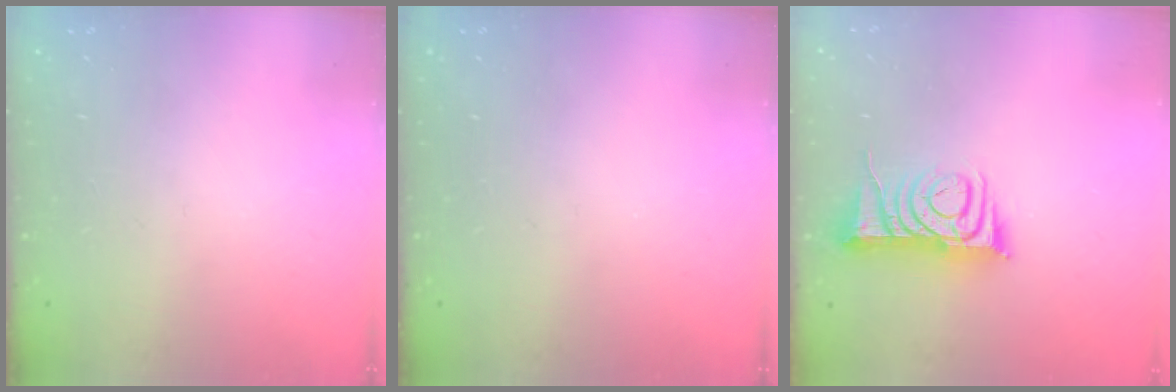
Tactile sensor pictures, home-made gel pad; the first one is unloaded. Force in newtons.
{"total": 0.0}
{"total": 8.4, "press": 8.3, "slide": 1.0}